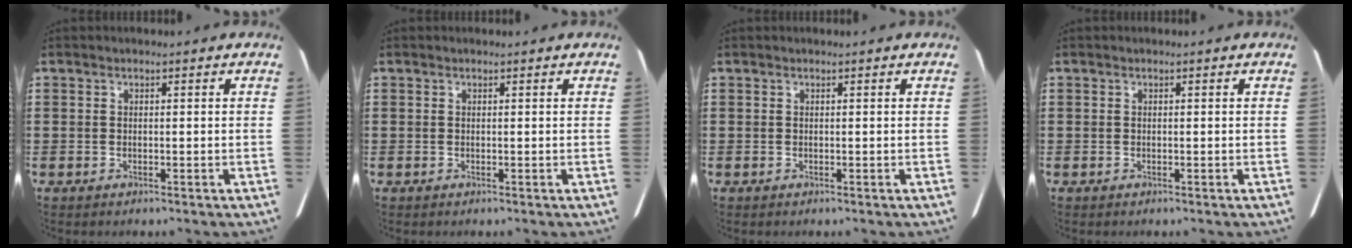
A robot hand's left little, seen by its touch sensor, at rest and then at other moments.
{"total": 0.0}
{"total": 0.0}
{"total": 0.0}